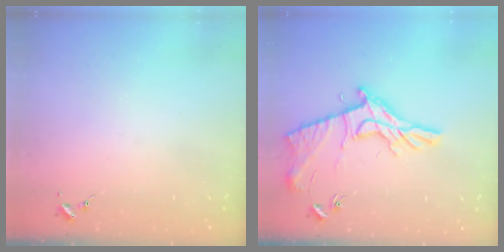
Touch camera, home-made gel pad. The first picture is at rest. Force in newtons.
{"total": 15.3, "press": 15.3, "slide": 0.6}